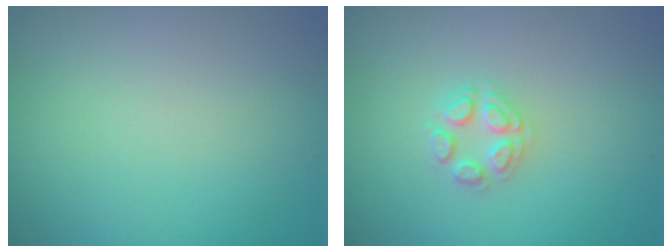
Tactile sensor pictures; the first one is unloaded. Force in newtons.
{"total": 2.2, "press": 2.2, "slide": 0.2}